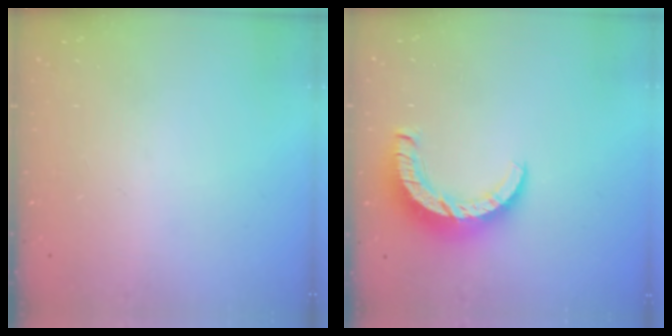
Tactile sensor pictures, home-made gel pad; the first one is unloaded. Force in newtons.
{"total": 8.5, "press": 8.5, "slide": 0.8}